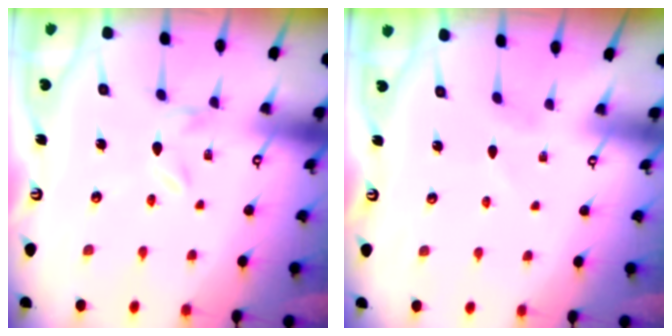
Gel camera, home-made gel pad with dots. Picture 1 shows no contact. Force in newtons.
{"total": 0.0}